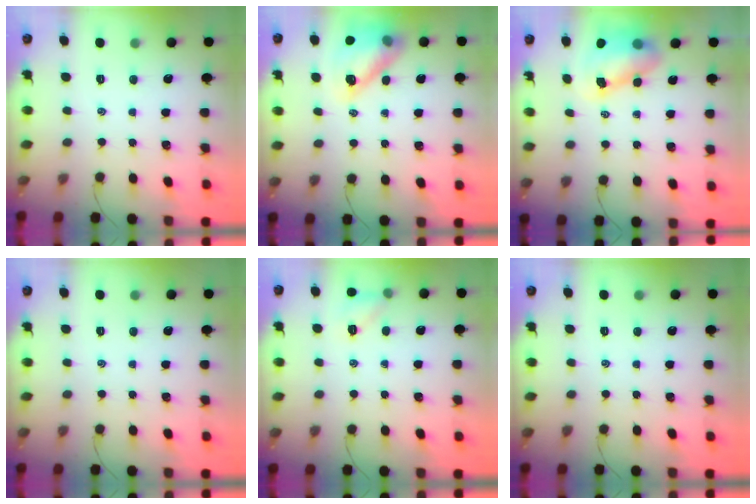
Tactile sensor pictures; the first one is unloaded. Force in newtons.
{"total": 14.4, "press": 13.8, "slide": 4.1}
{"total": 8.5, "press": 8.2, "slide": 2.0}
{"total": 0.0}
{"total": 7.4, "press": 7.2, "slide": 1.3}
{"total": 0.0}